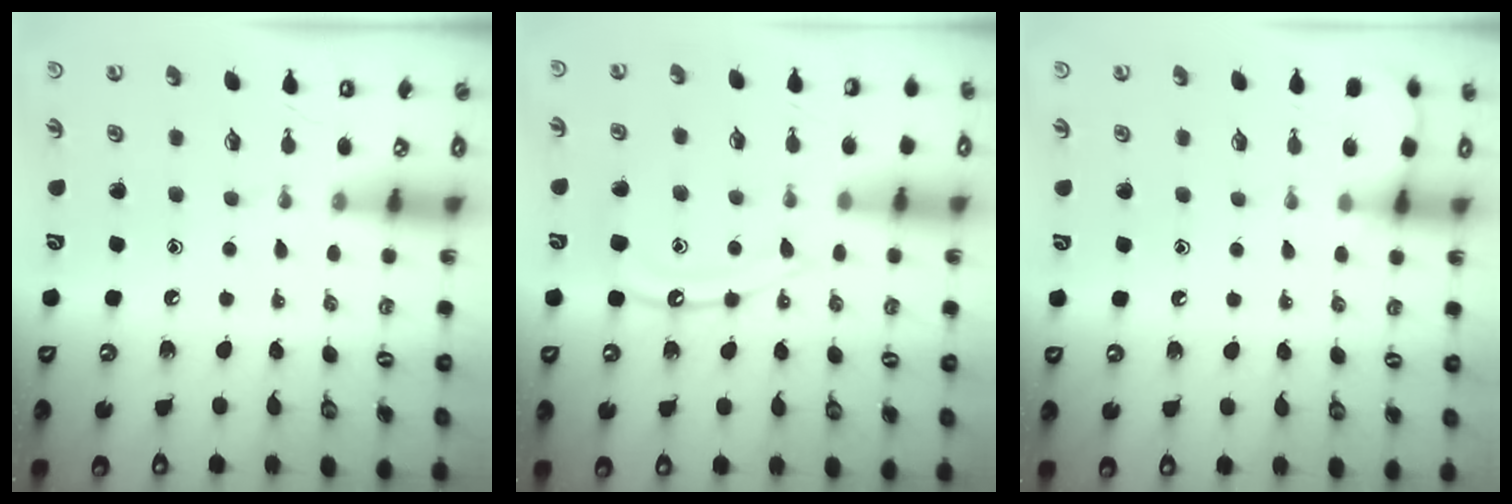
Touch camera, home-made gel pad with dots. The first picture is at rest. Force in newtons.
{"total": 11.2, "press": 11.2, "slide": 1.0}
{"total": 3.8, "press": 3.8, "slide": 0.5}